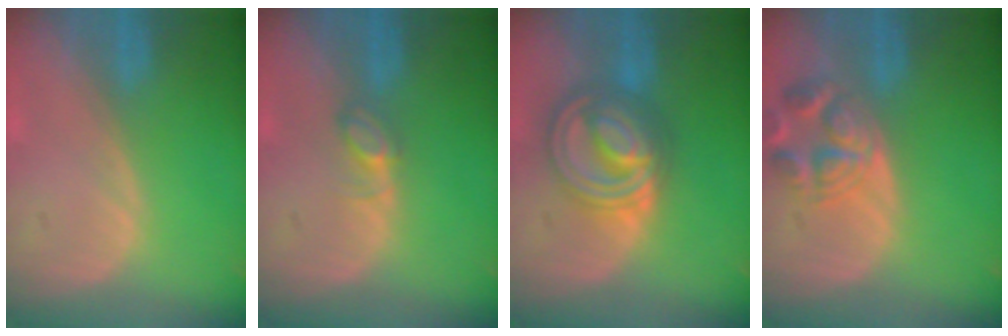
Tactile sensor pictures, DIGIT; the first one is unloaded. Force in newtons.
{"total": 2.5, "press": 2.4, "slide": 0.3}
{"total": 9.0, "press": 9.0, "slide": 0.7}
{"total": 6.5, "press": 6.3, "slide": 1.6}